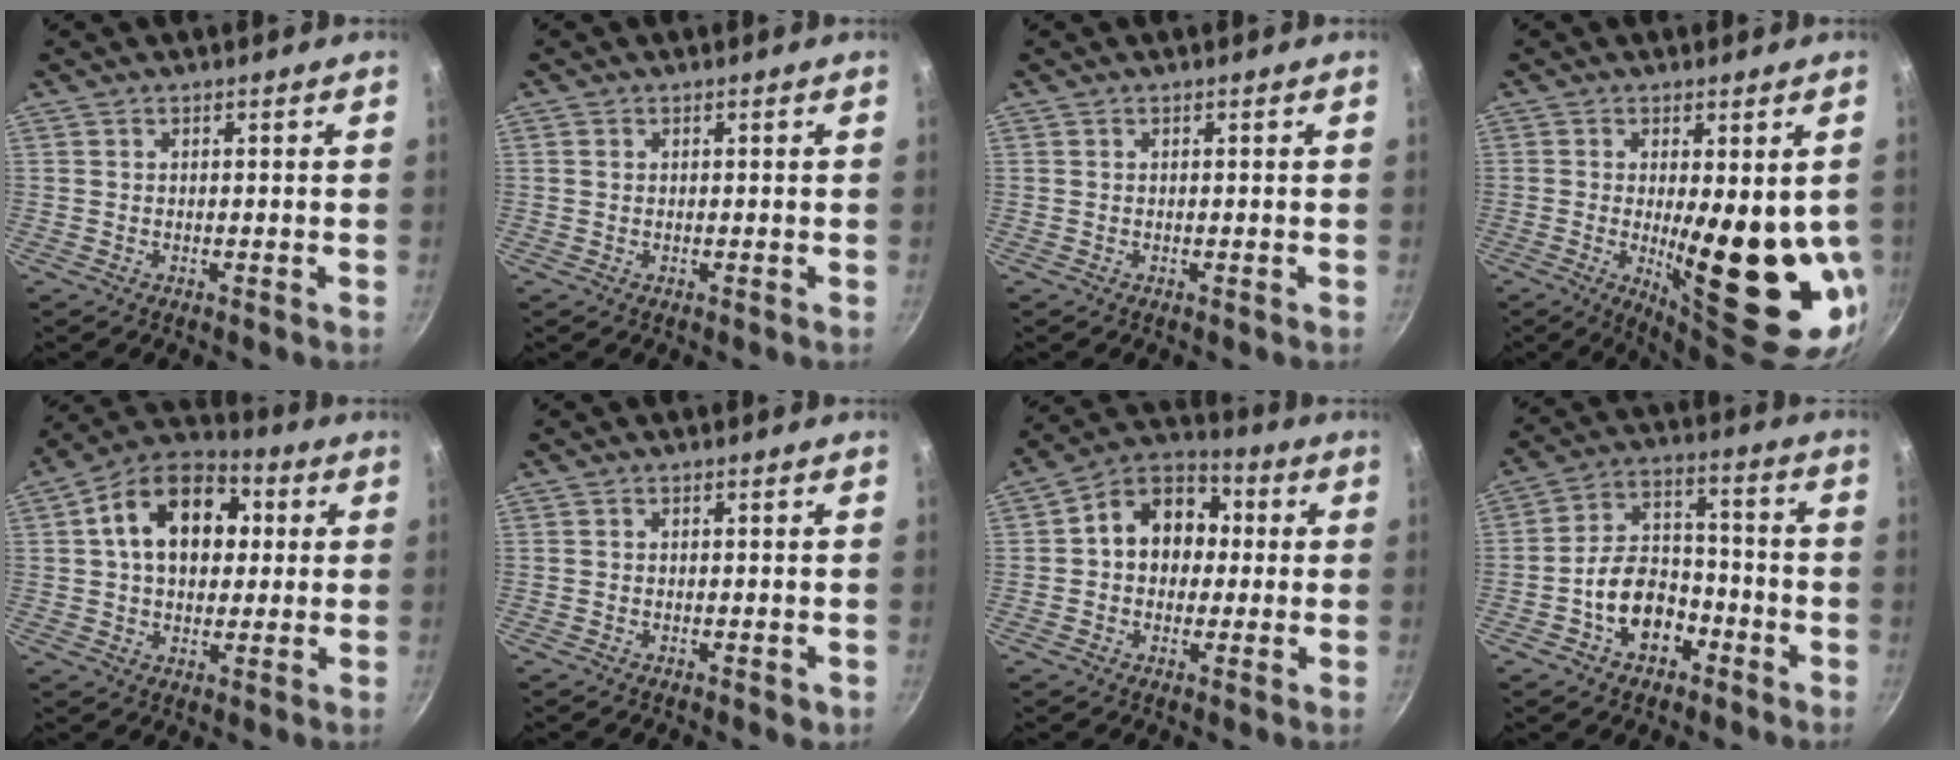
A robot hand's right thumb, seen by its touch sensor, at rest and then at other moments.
{"total": 0.8, "force": [0.2, 0.7, 0.3], "torque": [-0.005, 0.003, 0.002]}
{"total": 0.0}
{"total": 17.0, "force": [-1.4, 5.6, 15.9], "torque": [-0.205, -0.028, -0.003]}
{"total": 16.8, "force": [3.3, 11.6, 11.6], "torque": [-0.155, 0.023, 0.036]}
{"total": 1.2, "force": [-0.5, 0.8, 0.8], "torque": [-0.010, 0.001, -0.007]}
{"total": 12.7, "force": [1.0, 10.0, 7.7], "torque": [-0.073, 0.031, -0.005]}
{"total": 11.6, "force": [-4.9, 8.1, 6.7], "torque": [-0.080, 0.056, -0.085]}